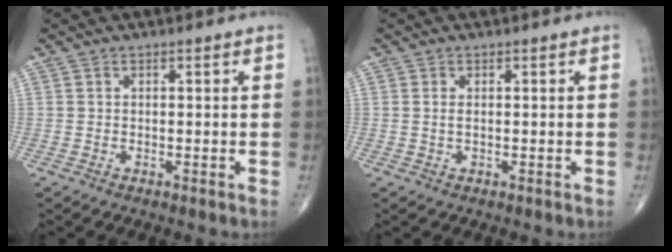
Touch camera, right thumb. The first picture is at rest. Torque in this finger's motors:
{"motor_torque": [-0.50, 0.25, 0.24, 0.22, 0.01]}